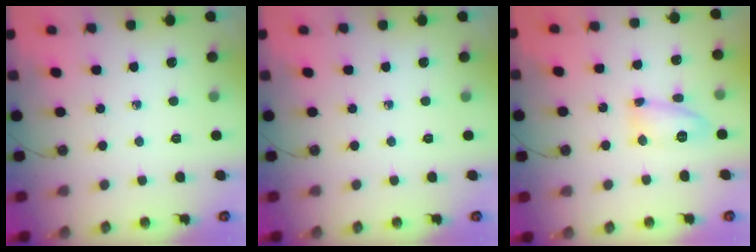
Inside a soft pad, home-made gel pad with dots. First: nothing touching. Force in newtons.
{"total": 0.0}
{"total": 23.7, "press": 12.1, "slide": 20.4}